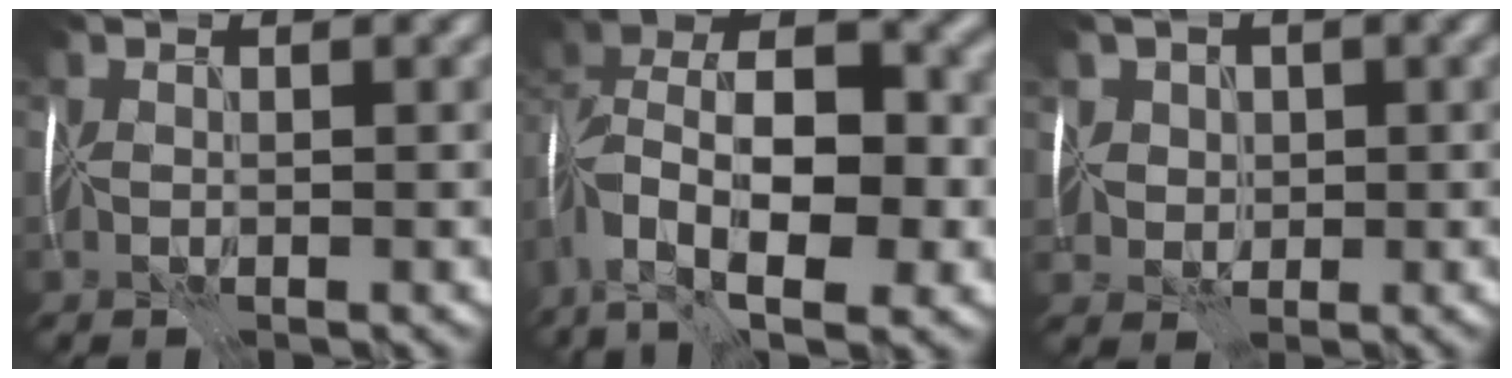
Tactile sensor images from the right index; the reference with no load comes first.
{"total": 12.6, "force": [-3.9, 6.8, 9.9], "torque": [-0.183, 0.007, -0.074]}
{"total": 4.3, "force": [2.1, 3.4, 1.6], "torque": [-0.026, 0.019, 0.024]}